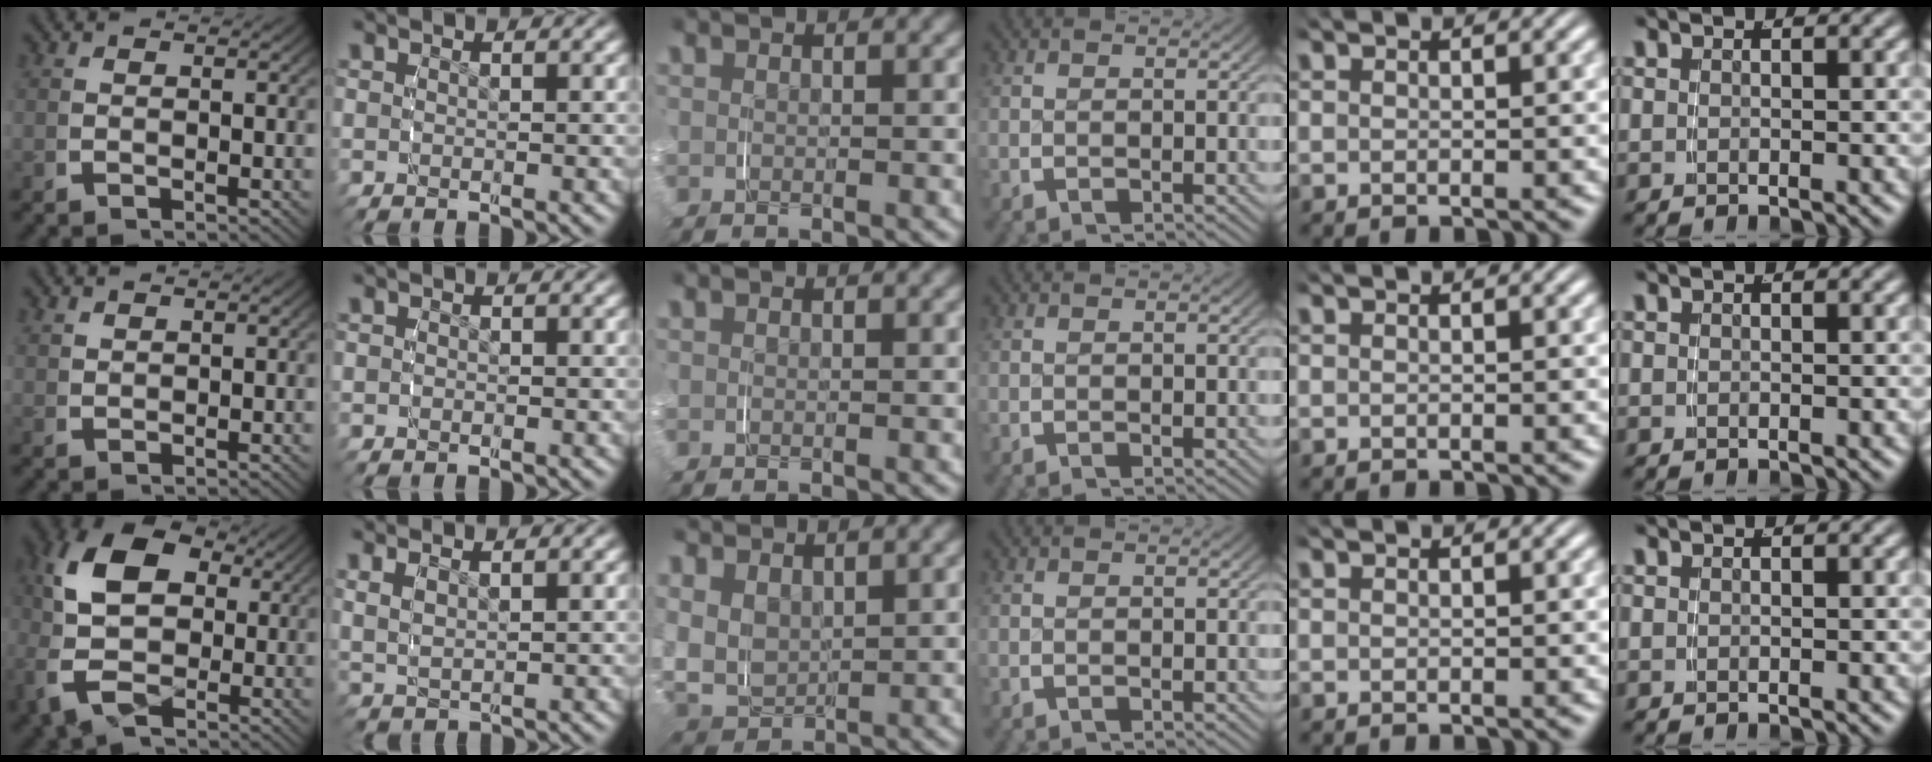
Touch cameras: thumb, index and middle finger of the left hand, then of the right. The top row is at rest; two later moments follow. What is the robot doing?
{"motion": "grasp_and_lifting", "object": "jacket"}